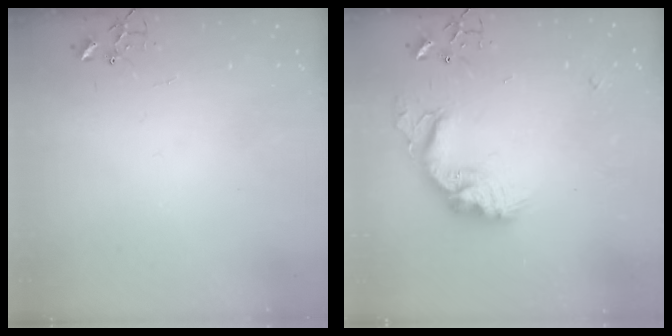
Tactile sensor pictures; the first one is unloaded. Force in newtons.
{"total": 17.9, "press": 17.8, "slide": 1.1}